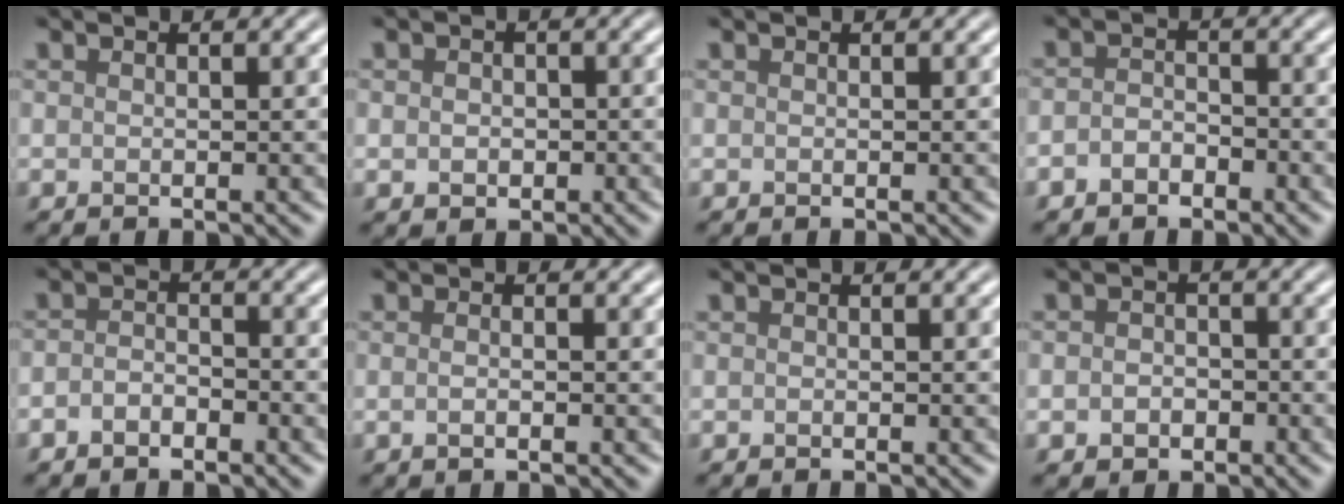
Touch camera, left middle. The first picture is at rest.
{"total": 1.6, "force": [-0.2, 1.3, 0.8], "torque": [-0.011, -0.004, -0.004]}
{"total": 0.0}
{"total": 2.0, "force": [-1.1, 1.4, 1.0], "torque": [-0.019, 0.003, -0.027]}
{"total": 1.8, "force": [-1.1, 1.0, 1.1], "torque": [-0.023, 0.002, -0.024]}
{"total": 1.4, "force": [-0.1, 0.6, 1.2], "torque": [-0.008, -0.004, -0.008]}
{"total": 0.0}
{"total": 2.0, "force": [-0.7, 1.6, 0.9], "torque": [-0.012, -0.003, -0.015]}